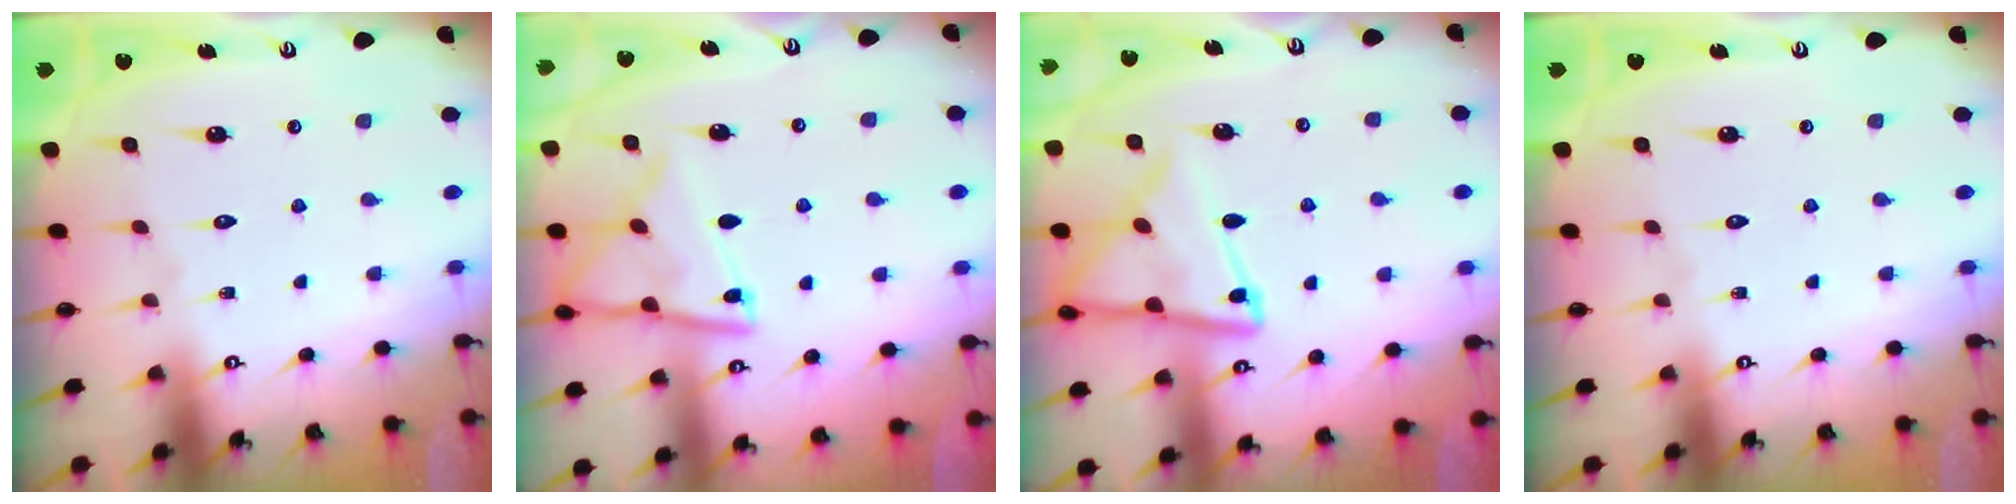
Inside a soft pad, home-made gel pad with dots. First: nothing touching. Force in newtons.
{"total": 12.9, "press": 12.8, "slide": 1.4}
{"total": 14.5, "press": 14.5, "slide": 1.4}
{"total": 0.0}